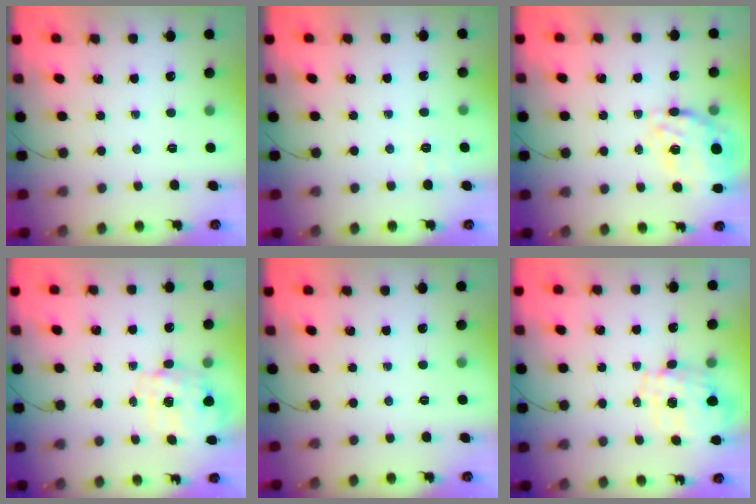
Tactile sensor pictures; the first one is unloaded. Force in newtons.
{"total": 1.9, "press": 1.0, "slide": 1.6}
{"total": 14.3, "press": 13.7, "slide": 3.9}
{"total": 2.7, "press": 2.6, "slide": 0.9}
{"total": 0.0}
{"total": 1.3, "press": 1.2, "slide": 0.4}